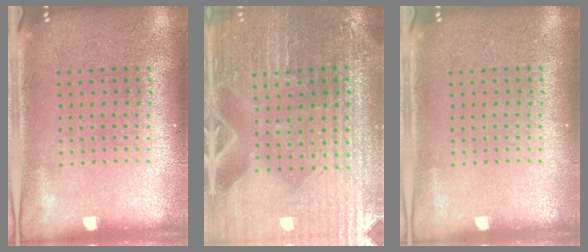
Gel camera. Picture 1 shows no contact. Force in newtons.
{"total": 2.2, "press": 2.1, "slide": 0.2}
{"total": 0.0}